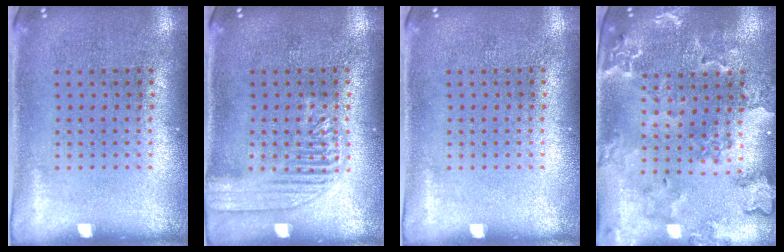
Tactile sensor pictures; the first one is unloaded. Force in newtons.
{"total": 2.4, "press": 2.4, "slide": 0.3}
{"total": 0.0}
{"total": 1.7, "press": 1.7, "slide": 0.3}